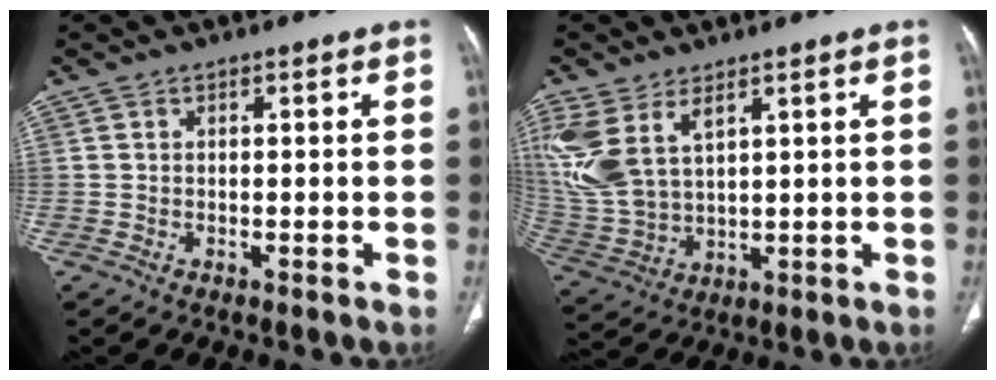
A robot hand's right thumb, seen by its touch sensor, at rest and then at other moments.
{"total": 13.0, "force": [6.0, 7.1, 9.0], "torque": [-0.210, -0.014, 0.140]}